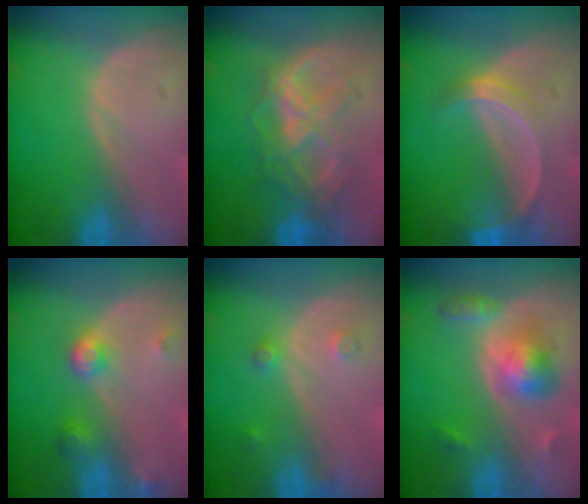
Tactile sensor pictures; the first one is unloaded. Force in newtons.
{"total": 7.3, "press": 7.3, "slide": 0.3}
{"total": 5.2, "press": 4.7, "slide": 2.2}
{"total": 3.9, "press": 3.6, "slide": 1.5}
{"total": 2.0, "press": 2.0, "slide": 0.2}
{"total": 5.6, "press": 5.6, "slide": 0.2}